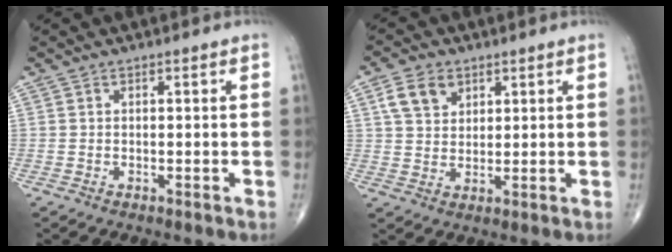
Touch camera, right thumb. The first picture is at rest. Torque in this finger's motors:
{"motor_torque": [-0.49, 0.53, 0.63, 0.35, 0.02]}